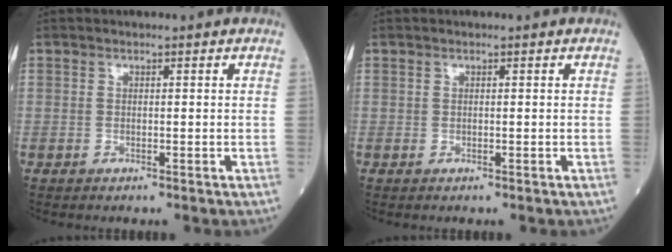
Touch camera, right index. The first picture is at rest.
{"total": 0.0}